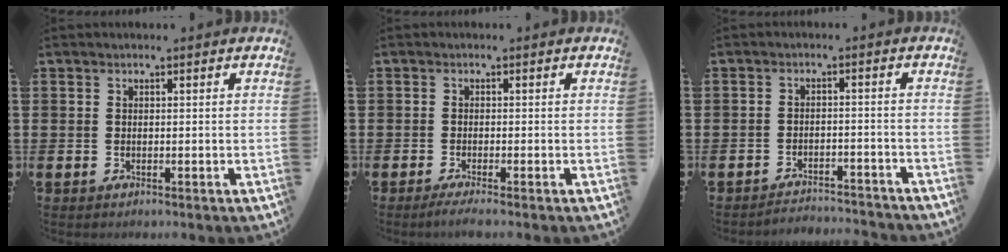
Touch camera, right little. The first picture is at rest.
{"total": 1.3, "force": [-0.8, 0.0, 1.1], "torque": [-0.016, -0.002, -0.014]}
{"total": 2.6, "force": [-2.6, -0.1, -0.2], "torque": [-0.003, 0.004, -0.057]}